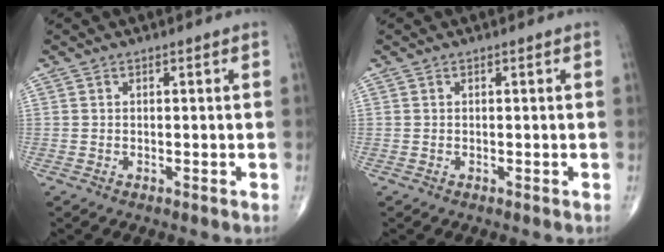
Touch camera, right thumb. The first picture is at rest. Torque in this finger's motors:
{"motor_torque": [0.00, 0.00, -0.01, 0.01, 0.00]}